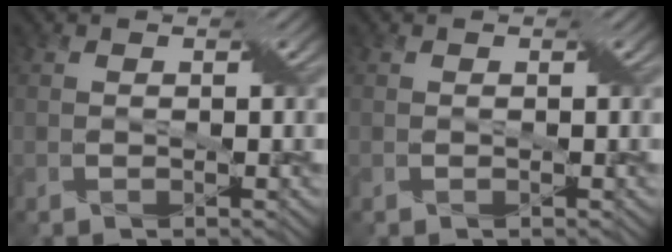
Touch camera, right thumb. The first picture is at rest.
{"total": 0.0}